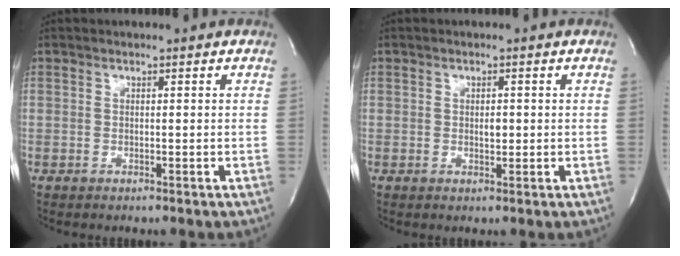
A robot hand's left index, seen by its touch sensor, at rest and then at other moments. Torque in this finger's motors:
{"motor_torque": [0.04, 0.01, 0.00, 0.00]}